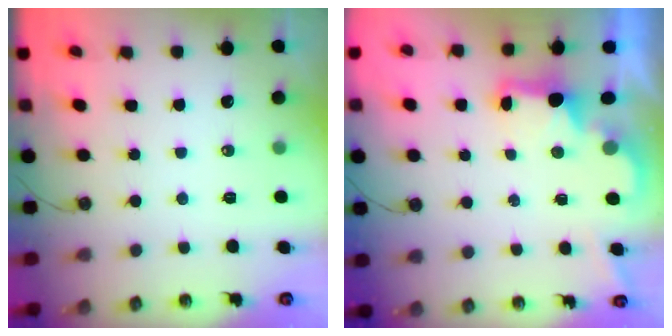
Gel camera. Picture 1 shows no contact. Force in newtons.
{"total": 2.5, "press": 2.4, "slide": 0.8}